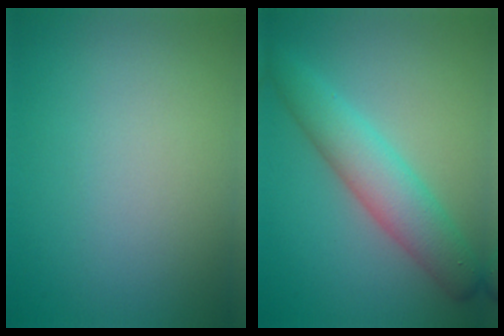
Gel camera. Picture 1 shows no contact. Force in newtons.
{"total": 5.1, "press": 5.1, "slide": 0.2}